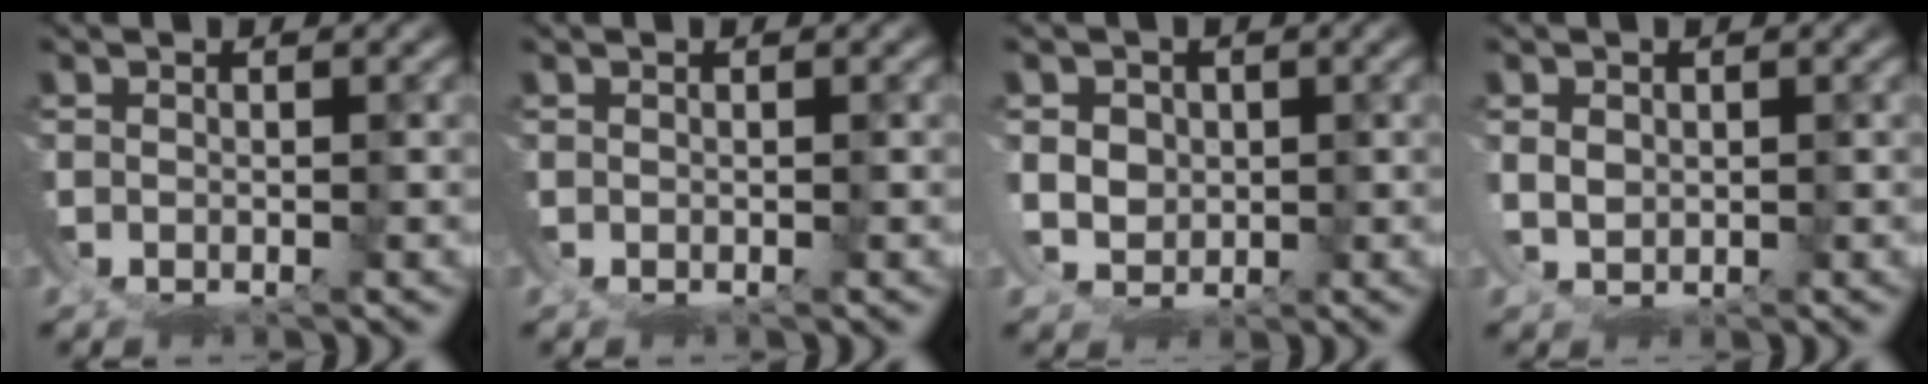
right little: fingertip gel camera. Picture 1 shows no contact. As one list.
[{"total": 0.0}, {"total": 3.2, "force": [0.6, 2.5, 1.9], "torque": [-0.038, -0.014, 0.021]}, {"total": 1.3, "force": [0.8, 0.3, 0.9], "torque": [-0.022, -0.010, 0.027]}]